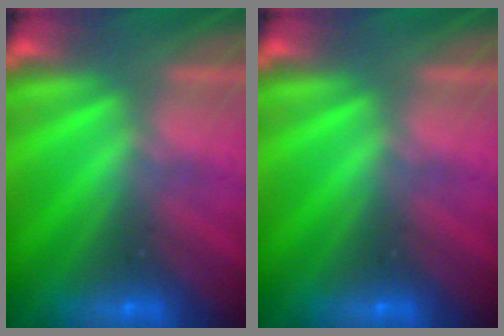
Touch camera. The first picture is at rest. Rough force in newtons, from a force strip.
{"total": 0.0}